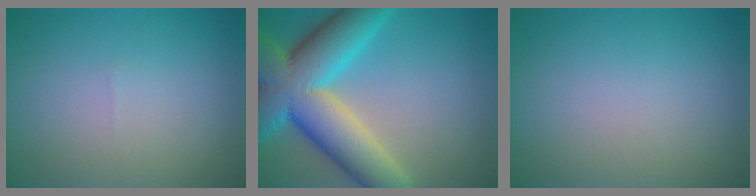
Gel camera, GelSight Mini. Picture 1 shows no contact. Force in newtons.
{"total": 13.2, "press": 13.2, "slide": 0.6}
{"total": 0.0}